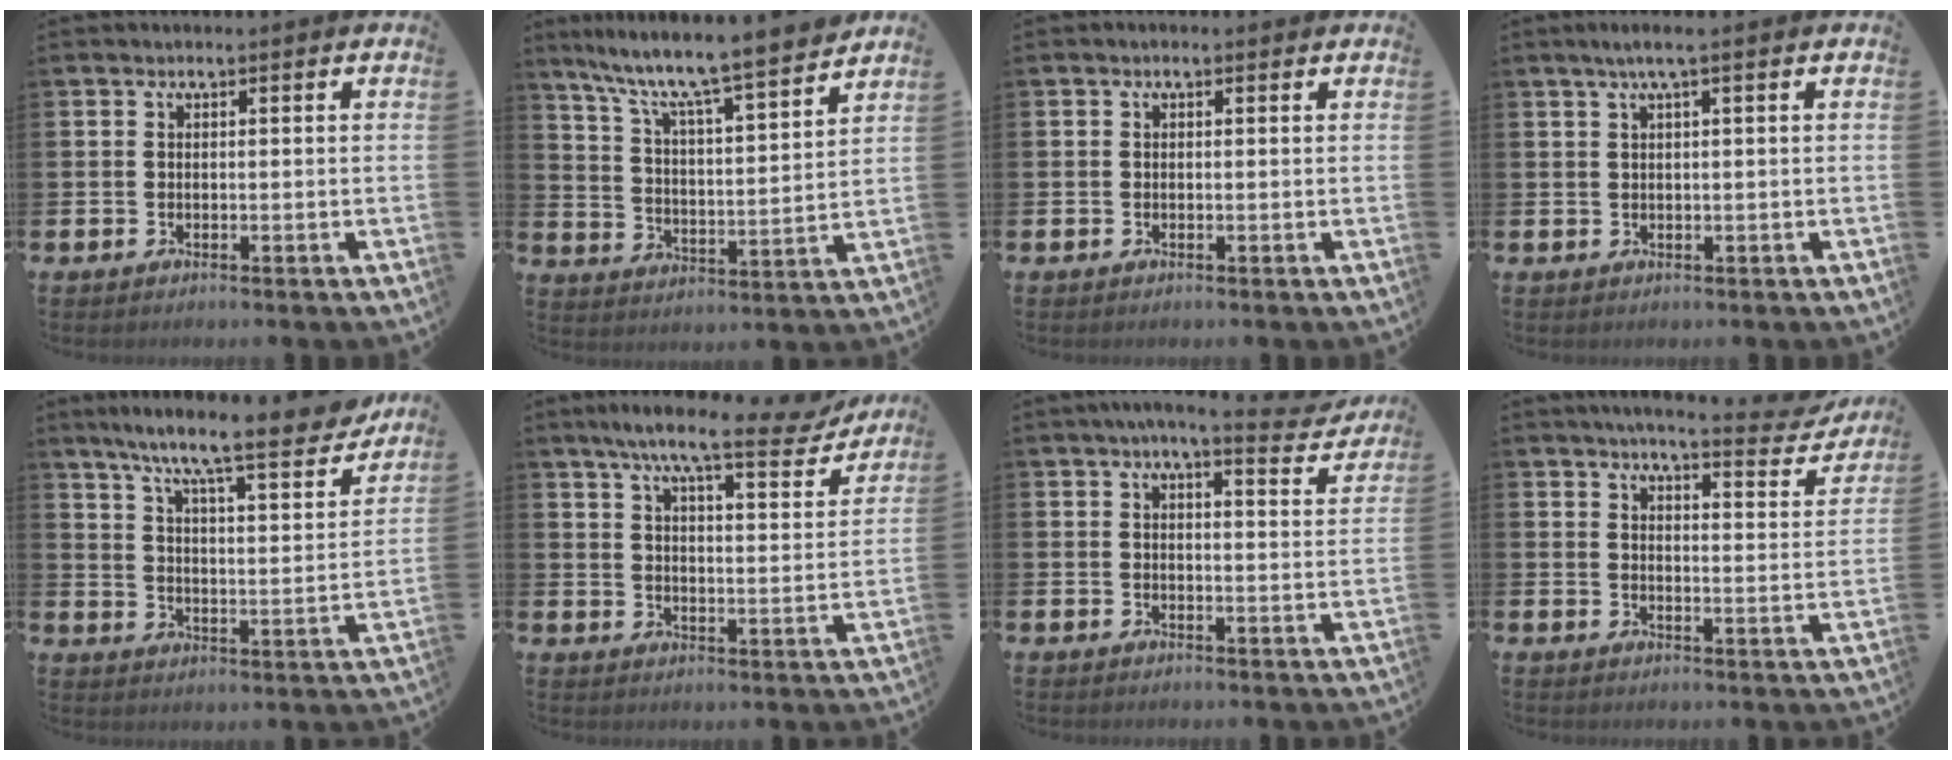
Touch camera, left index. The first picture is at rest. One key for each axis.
{"total": 9.1, "fx": 8.3, "fy": 0.1, "fz": 3.6, "tx": -0.102, "ty": -0.065, "tz": 0.137}
{"total": 0.0}
{"total": 2.2, "fx": 1.2, "fy": 0.0, "fz": 1.8, "tx": -0.040, "ty": 0.004, "tz": 0.022}
{"total": 9.7, "fx": 8.5, "fy": 0.5, "fz": 4.7, "tx": -0.105, "ty": -0.063, "tz": 0.137}
{"total": 9.2, "fx": 7.7, "fy": 1.1, "fz": 4.9, "tx": -0.096, "ty": -0.041, "tz": 0.128}
{"total": 5.1, "fx": 4.6, "fy": 0.4, "fz": 2.3, "tx": -0.040, "ty": -0.022, "tz": 0.075}
{"total": 5.1, "fx": 4.8, "fy": 0.3, "fz": 1.9, "tx": -0.036, "ty": -0.035, "tz": 0.075}